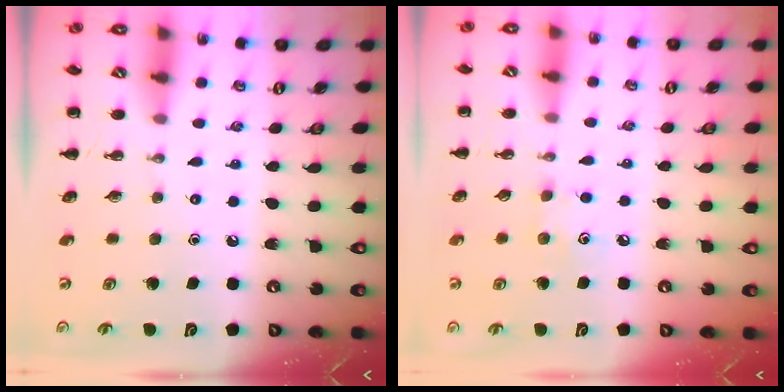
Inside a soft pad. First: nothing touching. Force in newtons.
{"total": 5.9, "press": 5.7, "slide": 1.4}